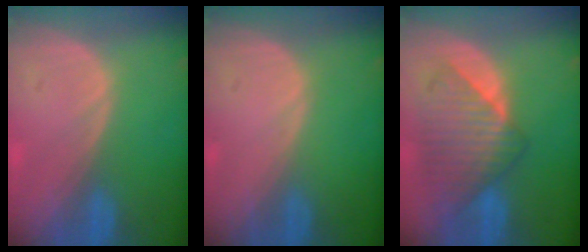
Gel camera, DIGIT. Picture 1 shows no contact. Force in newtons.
{"total": 0.0}
{"total": 8.6, "press": 8.1, "slide": 2.7}